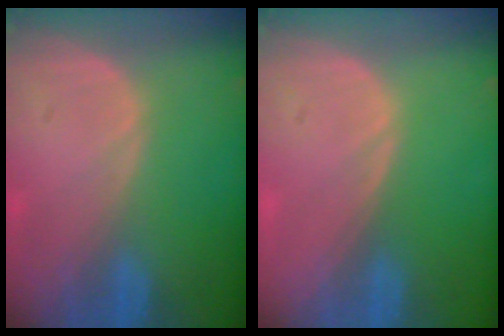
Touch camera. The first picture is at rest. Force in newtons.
{"total": 0.0}